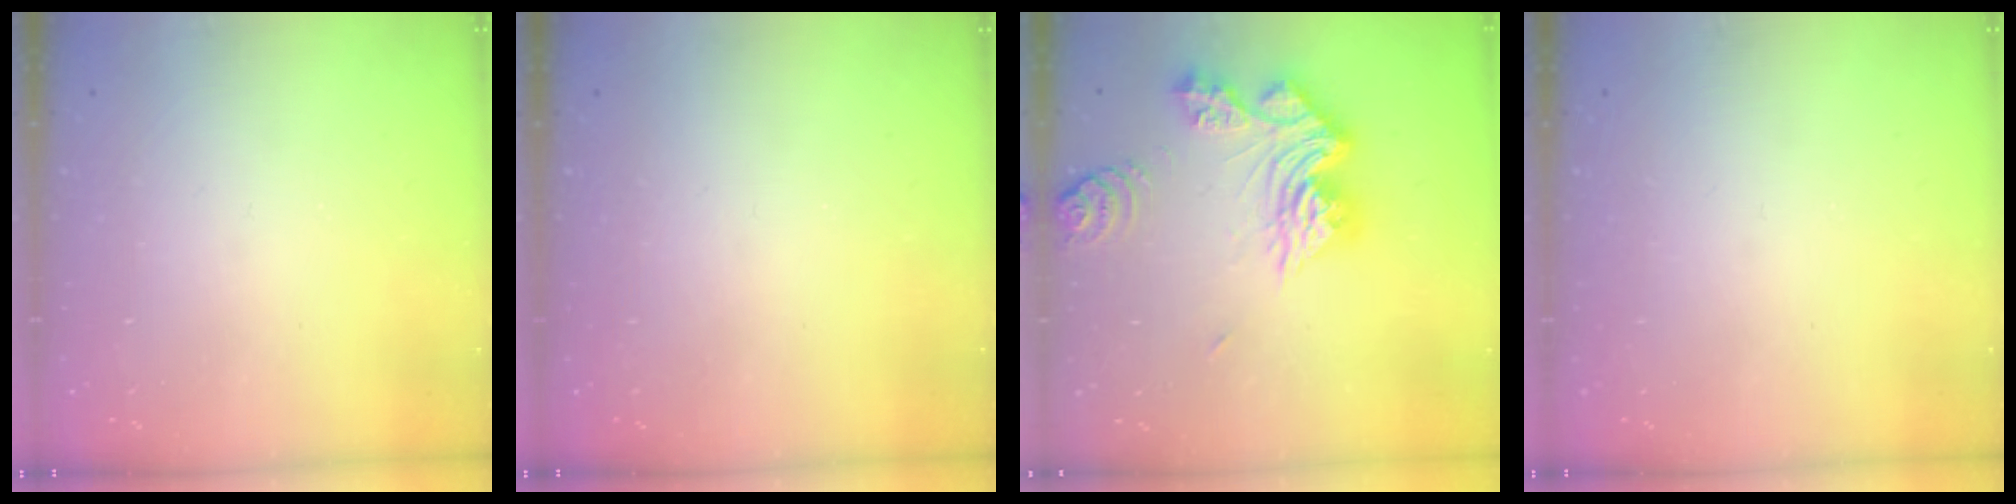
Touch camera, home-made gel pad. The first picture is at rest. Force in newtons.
{"total": 0.0}
{"total": 17.0, "press": 16.9, "slide": 1.8}
{"total": 0.0}